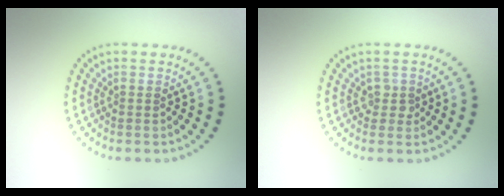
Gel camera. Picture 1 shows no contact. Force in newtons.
{"total": 1.1, "press": 1.0, "slide": 0.5}